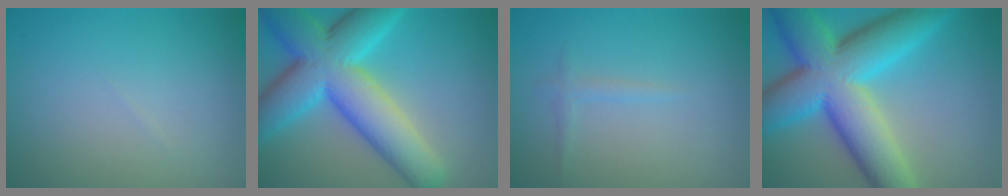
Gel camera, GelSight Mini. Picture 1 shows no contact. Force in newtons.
{"total": 11.3, "press": 11.3, "slide": 0.2}
{"total": 0.8, "press": 0.8, "slide": 0.0}
{"total": 13.1, "press": 13.1, "slide": 0.4}